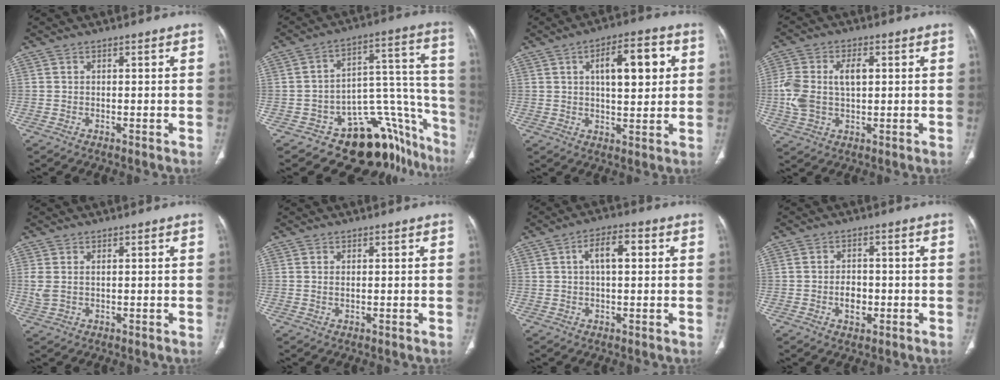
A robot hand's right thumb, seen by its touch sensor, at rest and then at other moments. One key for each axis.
{"total": 19.5, "fx": -13.5, "fy": 10.4, "fz": 9.5, "tx": -0.020, "ty": 0.147, "tz": -0.171}
{"total": 11.4, "fx": 3.2, "fy": 4.7, "fz": 9.9, "tx": -0.126, "ty": 0.002, "tz": 0.048}
{"total": 10.3, "fx": 1.1, "fy": 5.9, "fz": 8.4, "tx": -0.186, "ty": 0.014, "tz": 0.026}
{"total": 3.0, "fx": 0.6, "fy": 1.7, "fz": 2.4, "tx": -0.071, "ty": 0.009, "tz": 0.021}
{"total": 0.8, "fx": 0.3, "fy": 0.3, "fz": 0.7, "tx": -0.017, "ty": 0.000, "tz": 0.009}
{"total": 6.3, "fx": 1.4, "fy": 2.8, "fz": 5.5, "tx": -0.092, "ty": 0.014, "tz": 0.021}
{"total": 3.1, "fx": -1.0, "fy": 2.2, "fz": 1.9, "tx": -0.024, "ty": 0.009, "tz": -0.016}